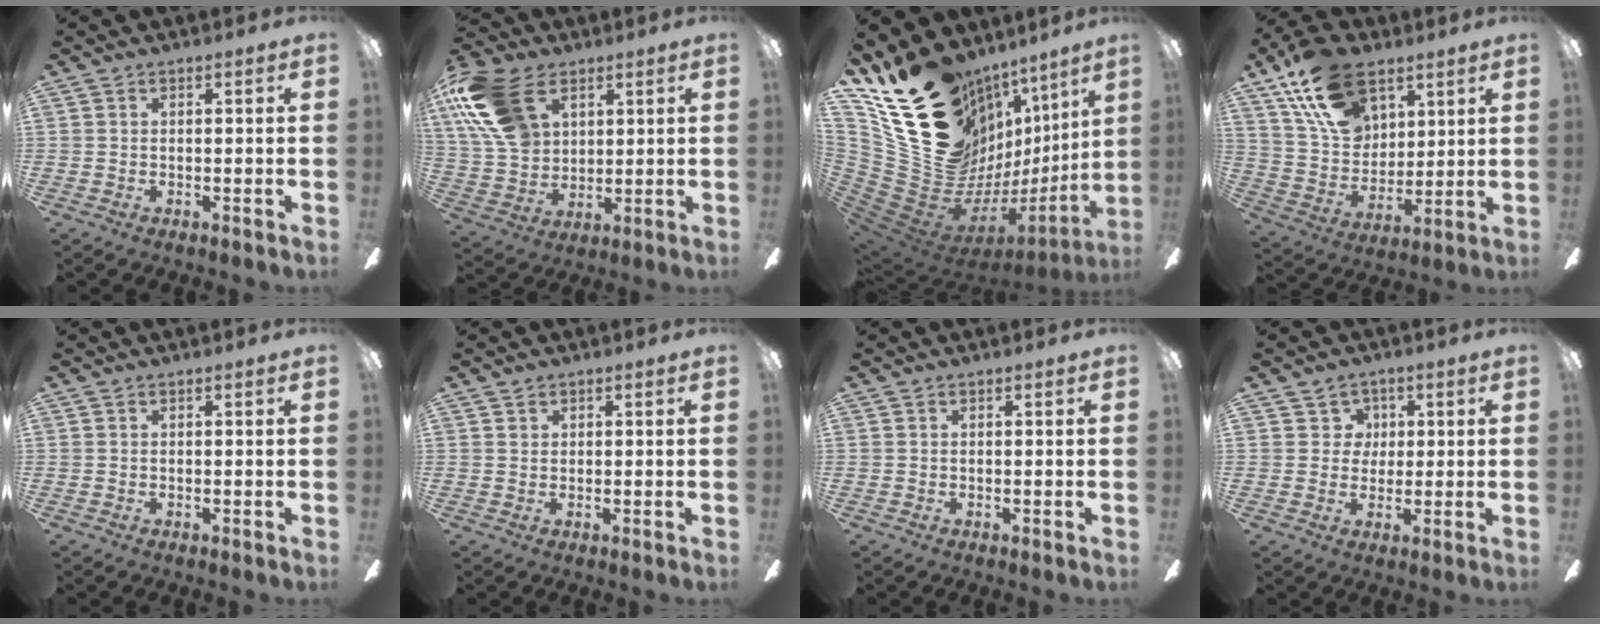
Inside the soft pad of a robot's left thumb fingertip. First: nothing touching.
{"total": 18.8, "force": [8.2, 12.3, 11.6], "torque": [-0.255, -0.012, 0.156]}
{"total": 25.7, "force": [12.3, 17.6, 14.2], "torque": [-0.225, -0.109, 0.276]}
{"total": 19.0, "force": [11.1, 11.9, 9.8], "torque": [-0.182, -0.034, 0.210]}
{"total": 0.0}
{"total": 0.8, "force": [0.5, 0.6, 0.0], "torque": [-0.001, 0.003, 0.010]}
{"total": 0.0}
{"total": 4.3, "force": [1.4, 4.0, 0.6], "torque": [-0.004, 0.004, 0.020]}